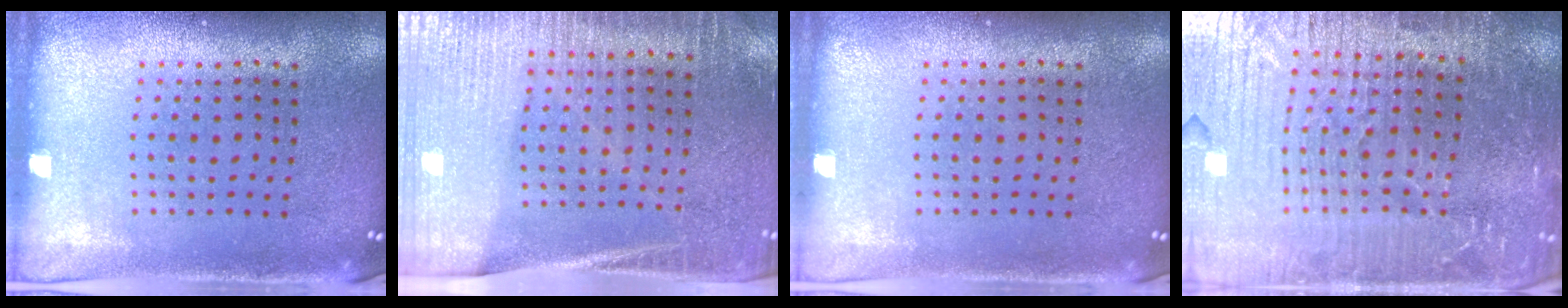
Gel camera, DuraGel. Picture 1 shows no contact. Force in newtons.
{"total": 3.4, "press": 3.0, "slide": 1.5}
{"total": 0.0}
{"total": 5.4, "press": 5.0, "slide": 2.0}